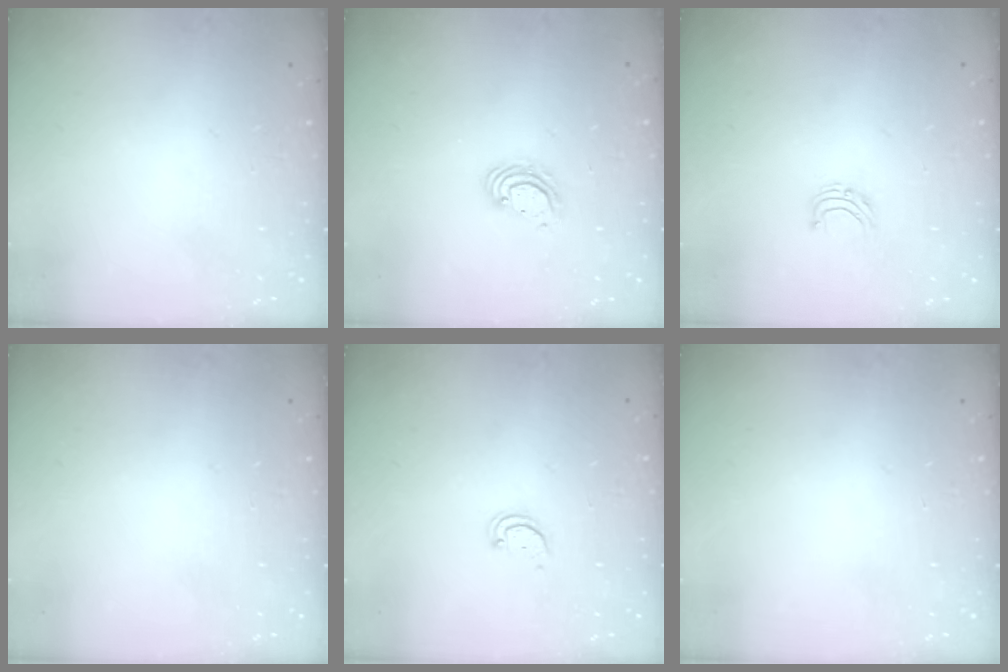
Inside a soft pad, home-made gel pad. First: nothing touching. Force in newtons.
{"total": 4.3, "press": 4.3, "slide": 0.2}
{"total": 4.6, "press": 4.6, "slide": 0.5}
{"total": 0.0}
{"total": 2.2, "press": 2.2, "slide": 0.4}
{"total": 0.0}